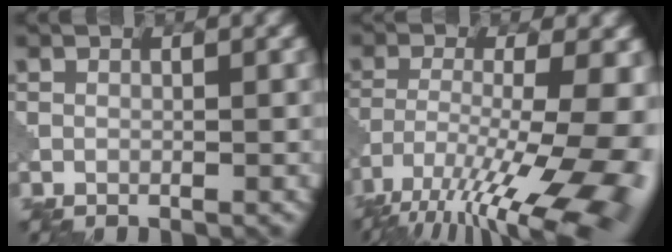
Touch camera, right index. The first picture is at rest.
{"total": 16.8, "force": [-9.9, 5.3, 12.6], "torque": [-0.202, -0.035, -0.136]}